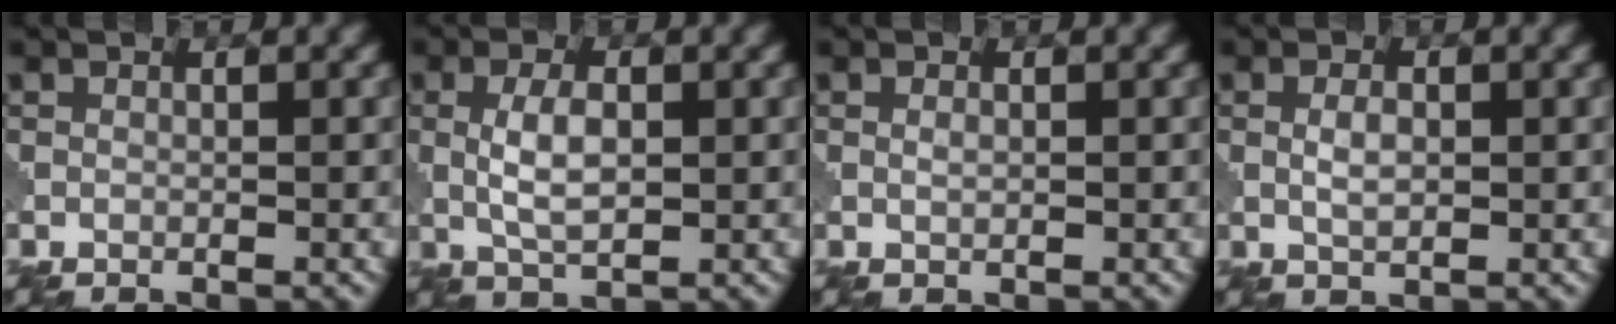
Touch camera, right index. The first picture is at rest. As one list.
[{"total": 3.7, "force": [0.1, 1.7, 3.3], "torque": [-0.071, 0.000, 0.005]}, {"total": 0.6, "force": [0.1, 0.3, 0.5], "torque": [-0.013, 0.001, 0.002]}, {"total": 1.9, "force": [0.1, 1.0, 1.6], "torque": [-0.036, 0.001, 0.002]}]